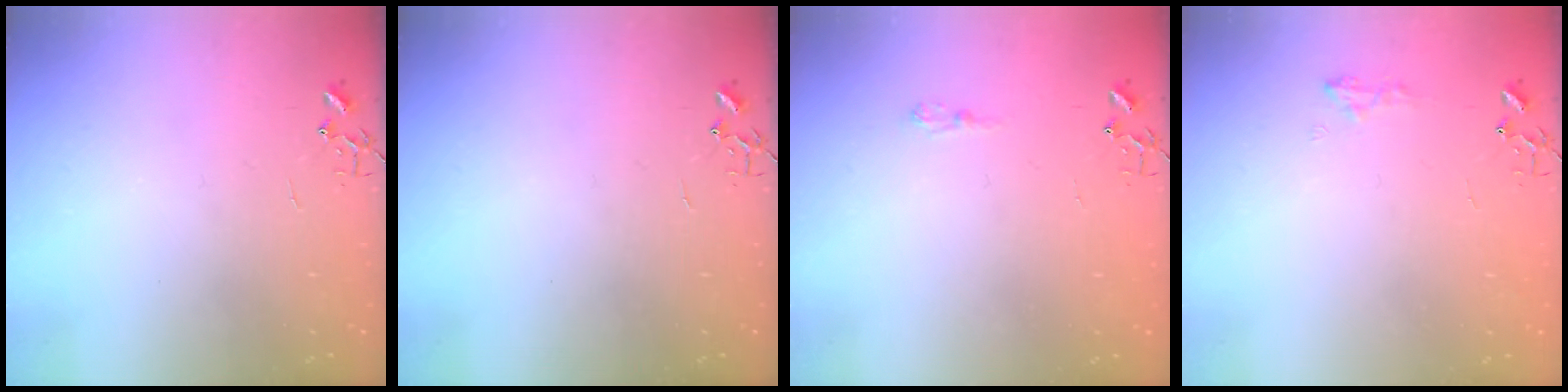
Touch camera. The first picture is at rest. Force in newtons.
{"total": 0.0}
{"total": 6.5, "press": 6.5, "slide": 0.6}
{"total": 8.5, "press": 8.5, "slide": 0.6}